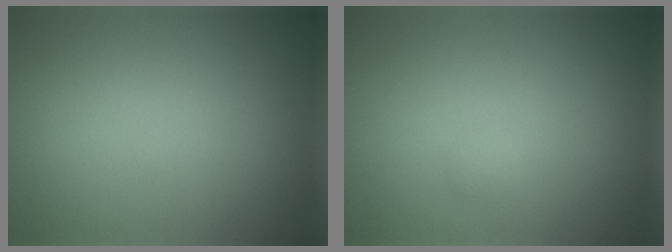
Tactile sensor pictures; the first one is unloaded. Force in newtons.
{"total": 0.5, "press": 0.5, "slide": 0.0}